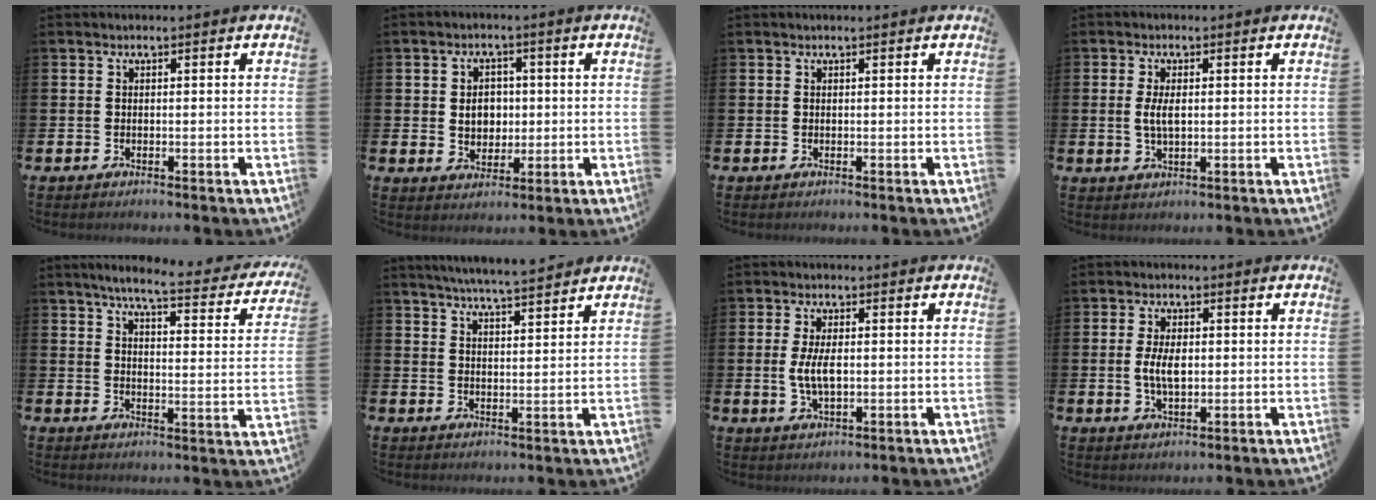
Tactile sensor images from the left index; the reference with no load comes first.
{"total": 3.8, "force": [0.5, 3.3, 1.9], "torque": [-0.027, 0.004, -0.001]}
{"total": 0.0}
{"total": 4.0, "force": [0.3, 1.9, 3.5], "torque": [-0.071, 0.002, -0.001]}
{"total": 5.9, "force": [5.1, 0.6, 2.8], "torque": [-0.061, -0.036, 0.079]}
{"total": 5.4, "force": [5.3, -0.4, 1.0], "torque": [-0.030, -0.030, 0.093]}
{"total": 4.6, "force": [0.1, 2.1, 4.1], "torque": [-0.079, 0.002, -0.003]}
{"total": 4.6, "force": [0.3, 2.4, 3.9], "torque": [-0.072, 0.001, -0.002]}